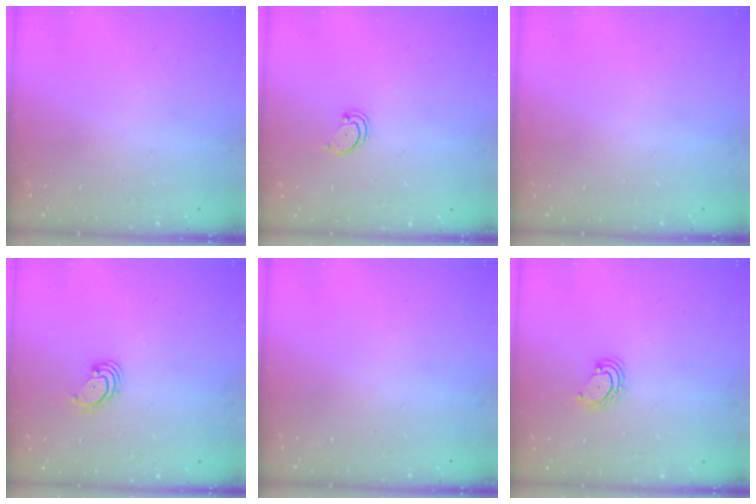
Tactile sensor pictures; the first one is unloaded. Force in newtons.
{"total": 2.0, "press": 2.0, "slide": 0.2}
{"total": 0.0}
{"total": 3.0, "press": 3.0, "slide": 0.3}
{"total": 0.0}
{"total": 5.0, "press": 5.0, "slide": 0.4}